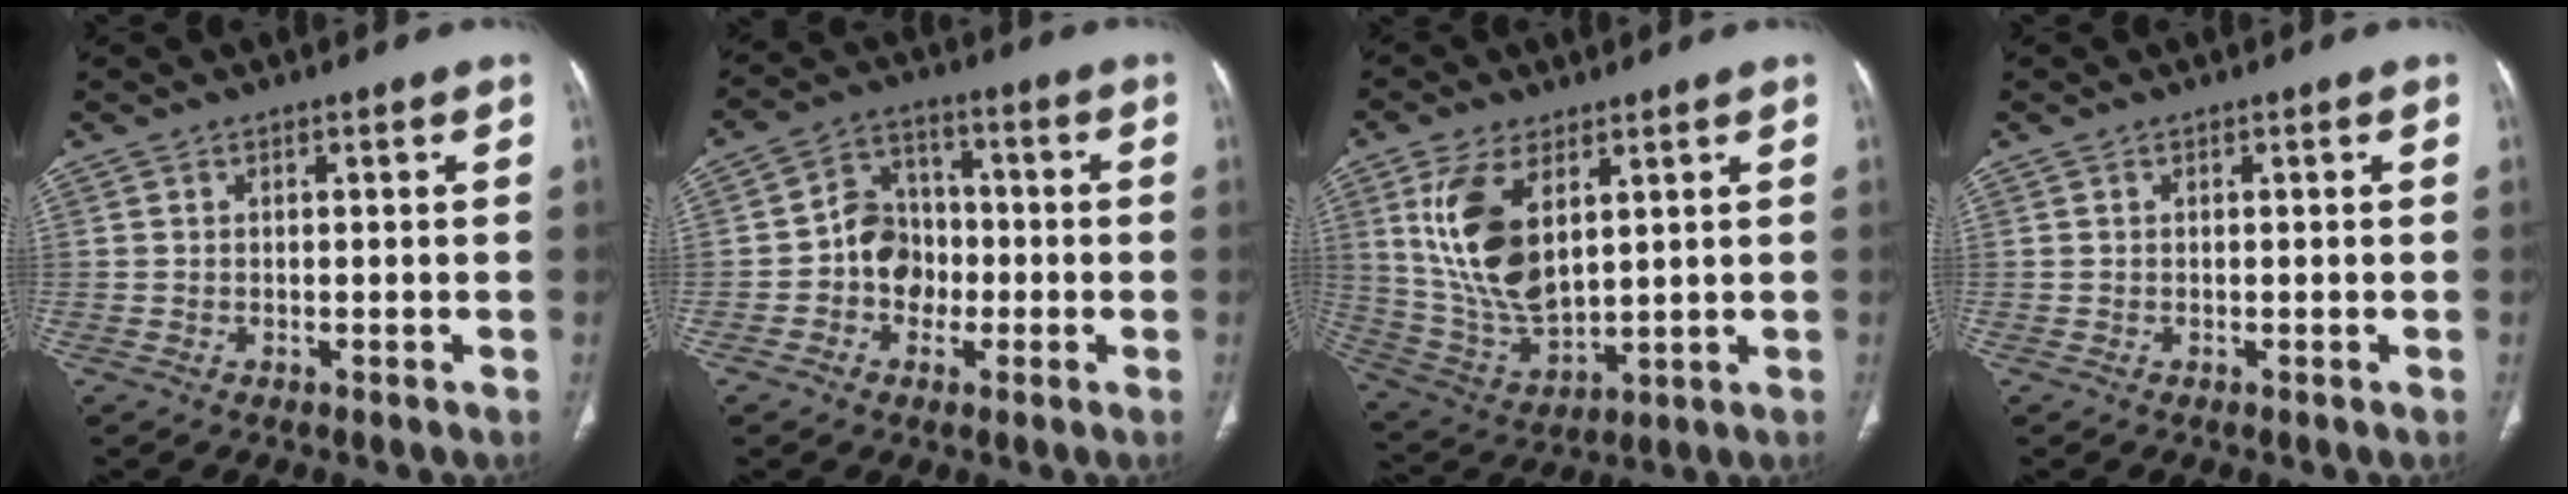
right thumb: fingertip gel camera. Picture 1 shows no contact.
{"total": 8.4, "force": [-1.8, 7.3, 3.8], "torque": [-0.025, 0.031, -0.041]}
{"total": 15.0, "force": [5.2, 7.6, 11.9], "torque": [-0.235, -0.024, 0.118]}
{"total": 0.0}